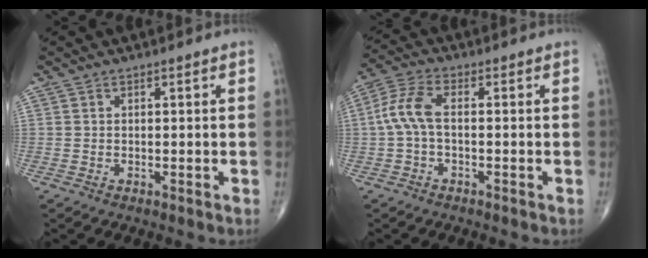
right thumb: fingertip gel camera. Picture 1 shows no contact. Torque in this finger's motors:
{"motor_torque": [-0.16, 0.35, 0.83, -0.15, 0.07]}